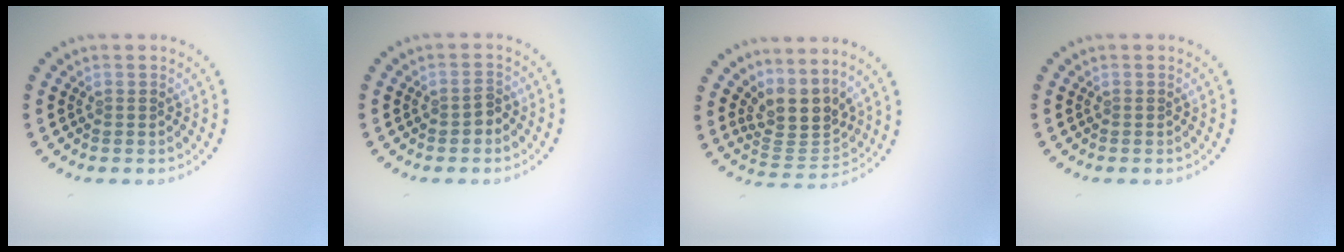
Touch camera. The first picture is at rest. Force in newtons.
{"total": 1.2, "press": 1.2, "slide": 0.3}
{"total": 3.9, "press": 2.8, "slide": 2.7}
{"total": 0.0}